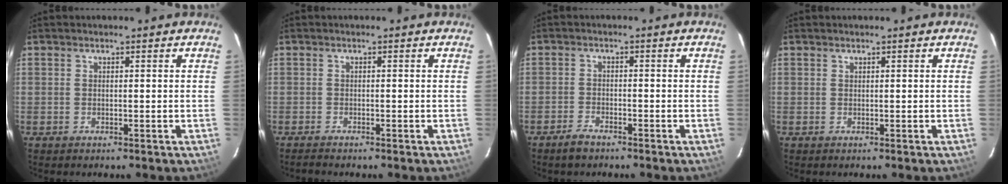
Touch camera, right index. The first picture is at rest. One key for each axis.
{"total": 1.9, "fx": -1.8, "fy": 0.2, "fz": 0.7, "tx": -0.018, "ty": -0.010, "tz": -0.031}
{"total": 3.2, "fx": -2.7, "fy": 1.2, "fz": 1.3, "tx": -0.041, "ty": 0.003, "tz": -0.051}
{"total": 0.0}